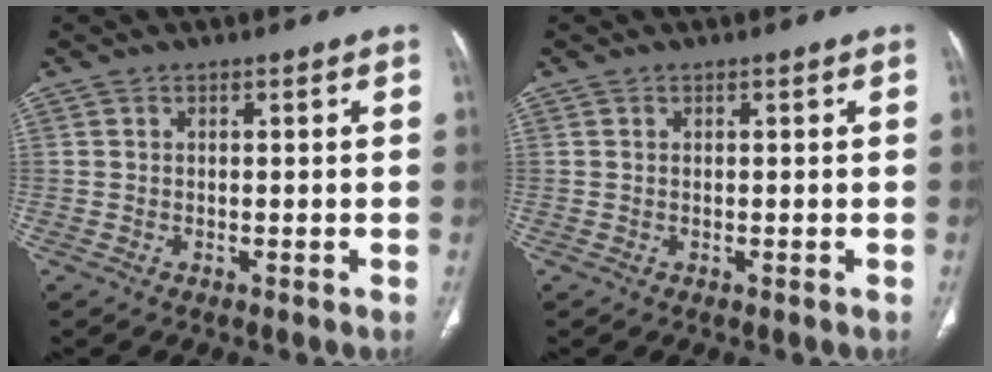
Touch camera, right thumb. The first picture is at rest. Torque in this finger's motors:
{"motor_torque": [1.52, 1.26, 0.24, -0.51, -0.01]}